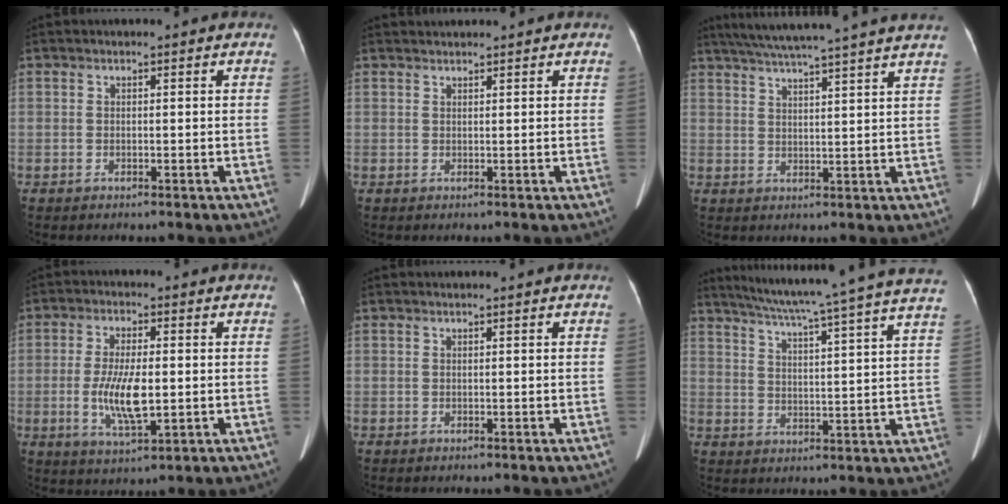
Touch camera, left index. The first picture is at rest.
{"total": 1.3, "force": [1.3, 0.1, -0.1], "torque": [-0.003, 0.012, 0.026]}
{"total": 17.6, "force": [15.3, -1.2, 8.6], "torque": [-0.150, 0.010, 0.206]}
{"total": 7.8, "force": [-1.1, 2.1, 7.4], "torque": [-0.152, -0.017, -0.018]}
{"total": 0.0}
{"total": 24.4, "force": [21.2, -1.5, 11.9], "torque": [-0.197, -0.033, 0.275]}